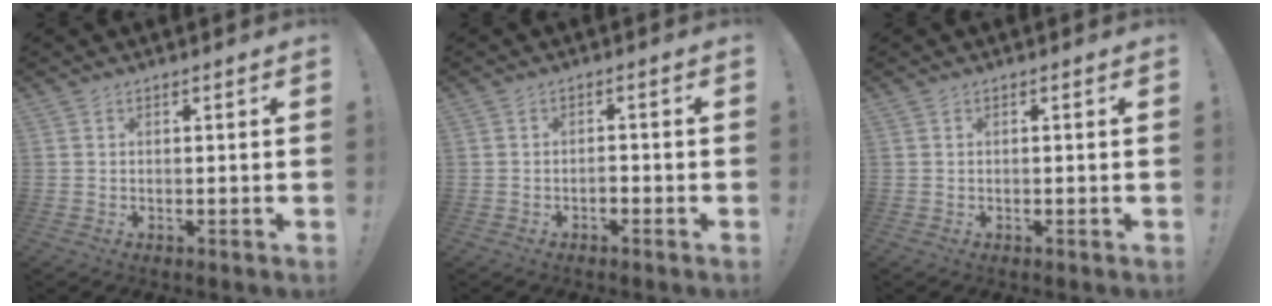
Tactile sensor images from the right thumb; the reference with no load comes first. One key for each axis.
{"total": 1.7, "fx": -1.4, "fy": 0.5, "fz": 0.9, "tx": -0.020, "ty": 0.000, "tz": -0.024}
{"total": 0.0}